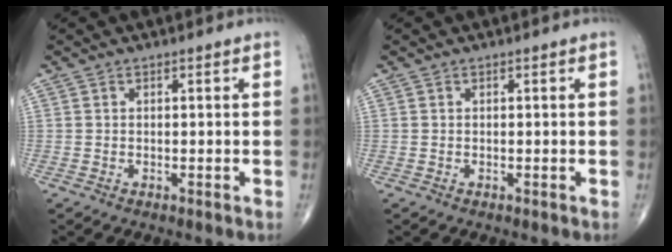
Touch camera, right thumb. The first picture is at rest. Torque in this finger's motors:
{"motor_torque": [0.00, 0.00, 0.00, 0.00, 0.00]}